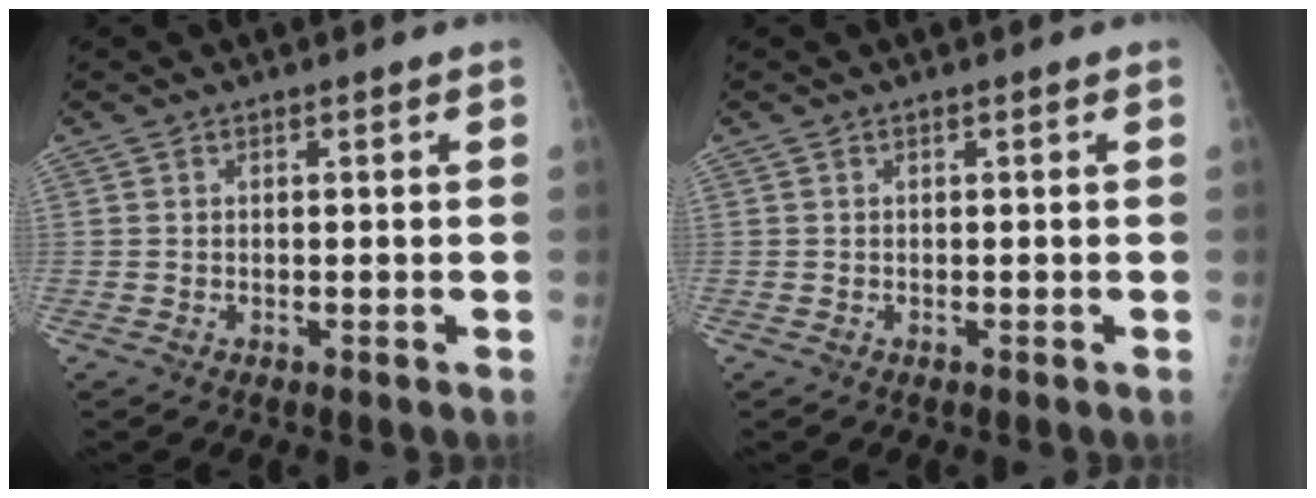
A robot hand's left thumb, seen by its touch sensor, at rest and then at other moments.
{"total": 0.0}